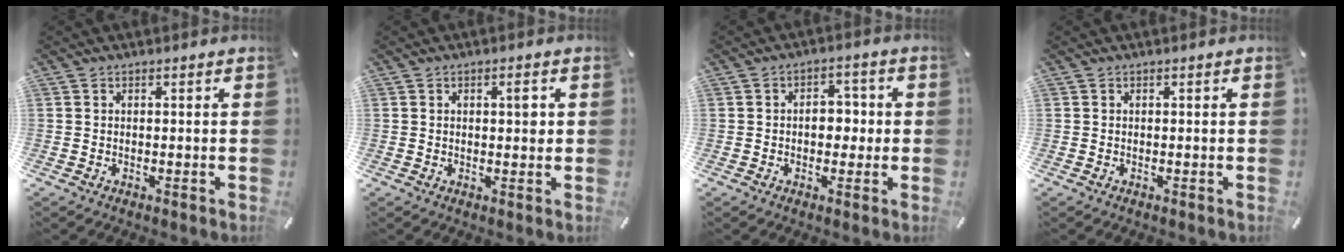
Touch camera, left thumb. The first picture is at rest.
{"total": 2.8, "force": [0.7, 1.2, 2.4], "torque": [-0.025, -0.003, 0.004]}
{"total": 6.0, "force": [-0.5, 4.1, 4.3], "torque": [-0.049, 0.002, -0.017]}
{"total": 0.0}